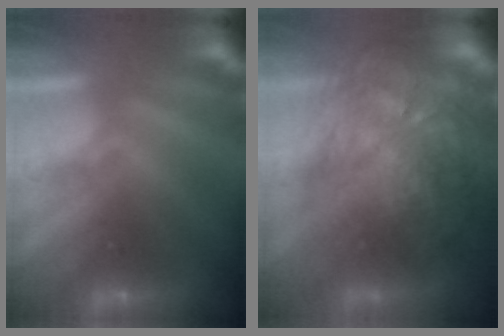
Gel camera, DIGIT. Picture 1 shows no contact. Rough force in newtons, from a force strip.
{"total": 10.1}